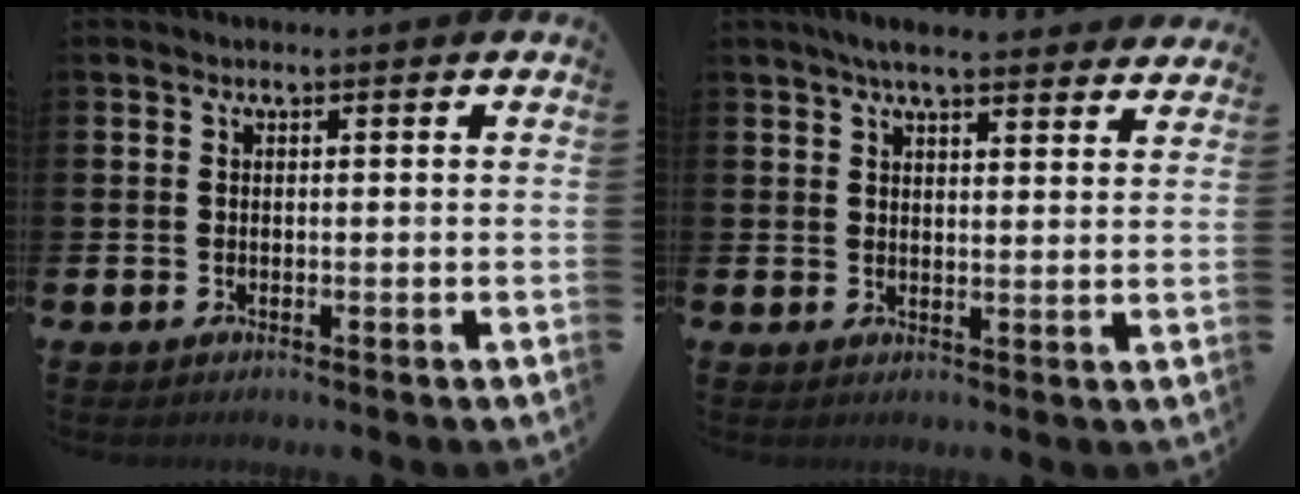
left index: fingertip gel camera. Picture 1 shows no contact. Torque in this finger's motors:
{"motor_torque": [0.63, -0.63, 0.71, 0.08]}